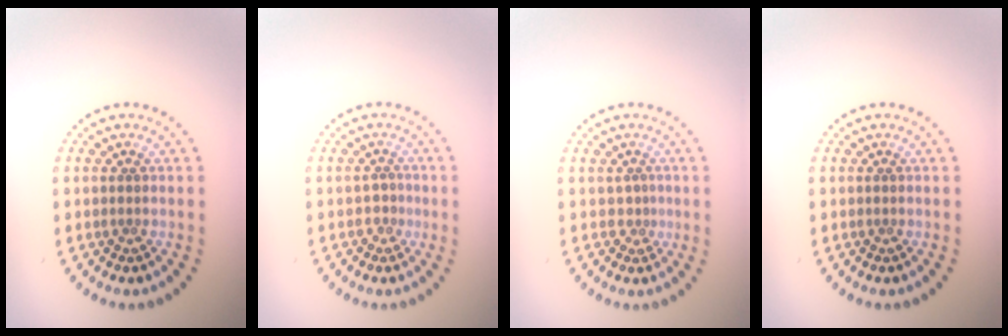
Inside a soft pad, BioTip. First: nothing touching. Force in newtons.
{"total": 1.1, "press": 0.8, "slide": 0.7}
{"total": 0.9, "press": 0.3, "slide": 0.8}
{"total": 0.0}